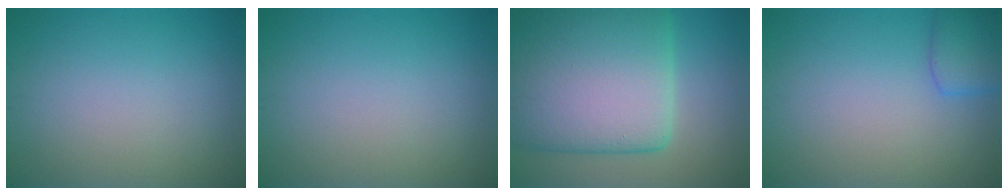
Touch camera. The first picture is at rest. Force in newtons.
{"total": 0.0}
{"total": 14.6, "press": 14.6, "slide": 0.8}
{"total": 2.7, "press": 2.6, "slide": 0.2}